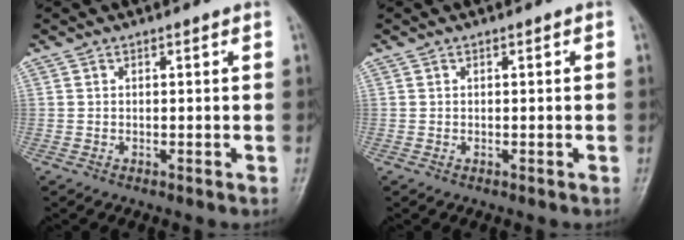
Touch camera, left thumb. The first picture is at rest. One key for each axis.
{"total": 0.0}